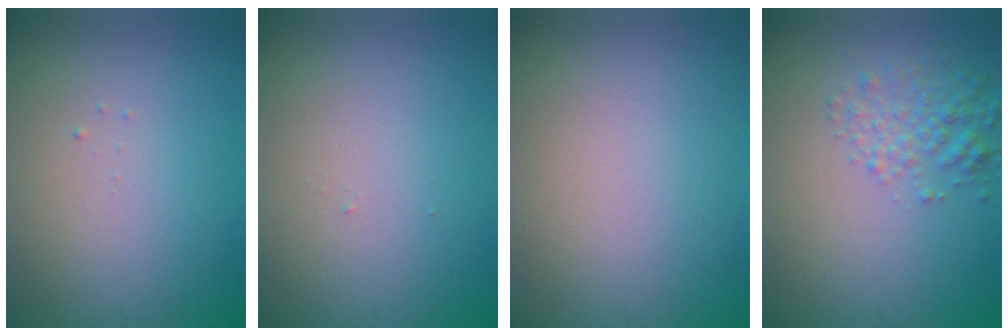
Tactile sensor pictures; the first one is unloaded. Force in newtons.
{"total": 0.0}
{"total": 0.0}
{"total": 2.6, "press": 2.6, "slide": 0.1}